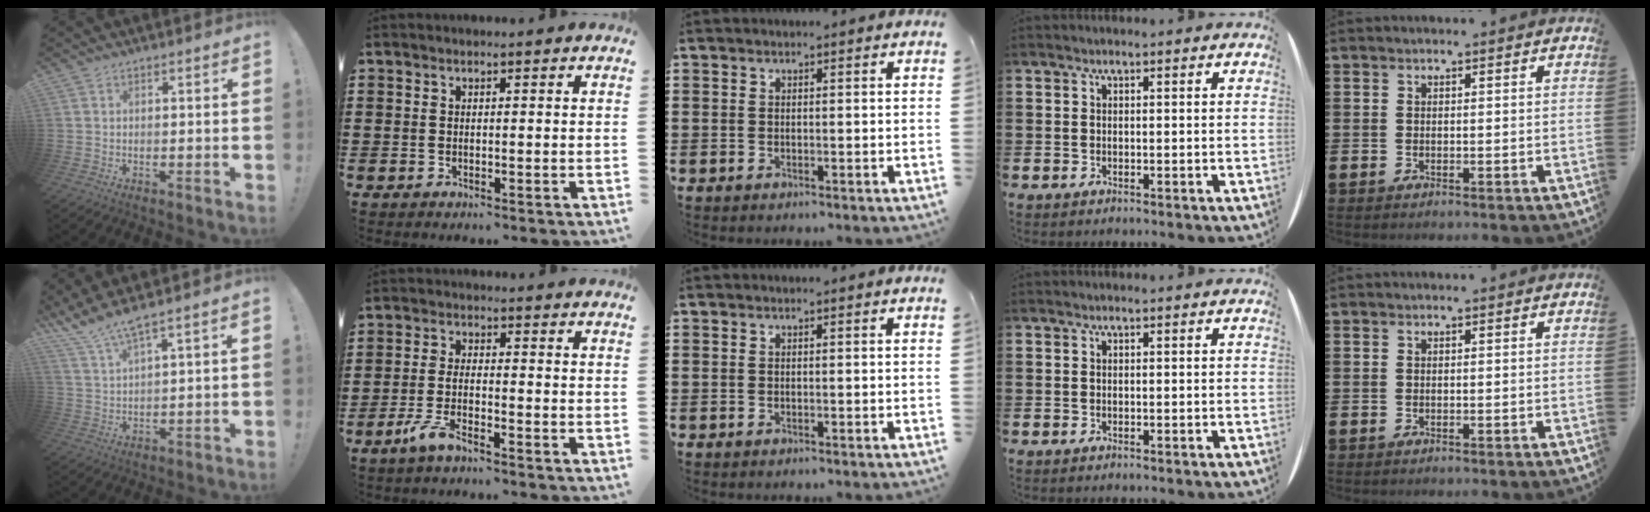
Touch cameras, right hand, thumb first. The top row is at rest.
{"thumb": {"total": 6.6, "force": [5.4, 0.1, 3.8], "torque": [-0.085, -0.030, 0.100]}, "index": {"total": 3.6, "force": [-2.5, 0.3, 2.6], "torque": [-0.065, -0.010, -0.051]}}